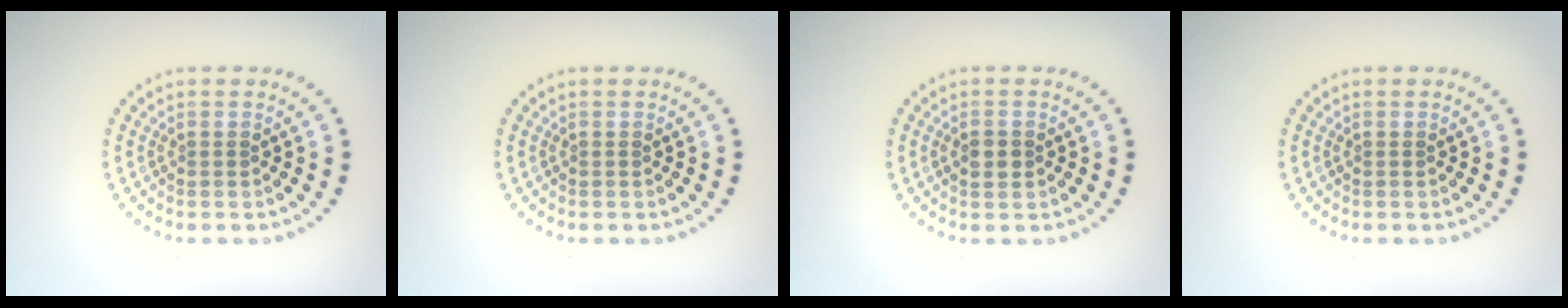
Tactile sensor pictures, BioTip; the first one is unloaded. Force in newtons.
{"total": 0.0}
{"total": 1.8, "press": 1.8, "slide": 0.0}
{"total": 0.0}